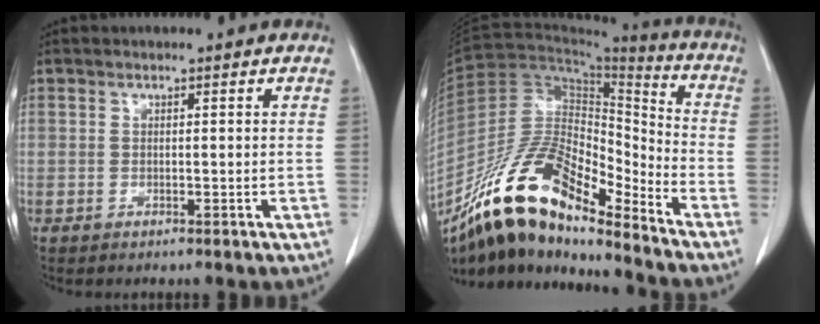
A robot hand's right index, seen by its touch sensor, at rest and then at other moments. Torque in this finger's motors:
{"motor_torque": [0.44, -0.49, 0.63, 0.08]}